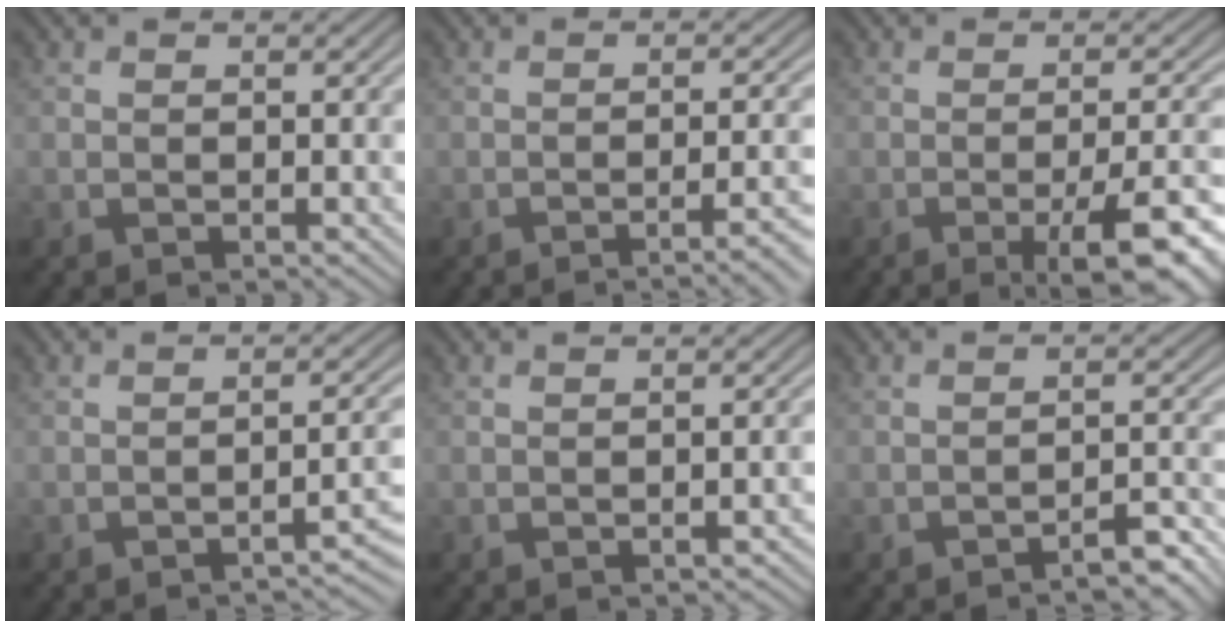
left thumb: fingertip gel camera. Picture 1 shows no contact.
{"total": 5.1, "force": [-2.7, 1.0, 4.2], "torque": [-0.050, 0.010, -0.043]}
{"total": 8.3, "force": [-3.9, 1.7, 7.1], "torque": [-0.103, -0.002, -0.053]}
{"total": 3.7, "force": [-2.4, 0.7, 2.7], "torque": [-0.030, 0.012, -0.042]}
{"total": 0.8, "force": [-0.4, 0.2, 0.7], "torque": [-0.007, 0.001, -0.004]}
{"total": 3.2, "force": [-2.7, 0.4, 1.6], "torque": [-0.018, 0.009, -0.040]}